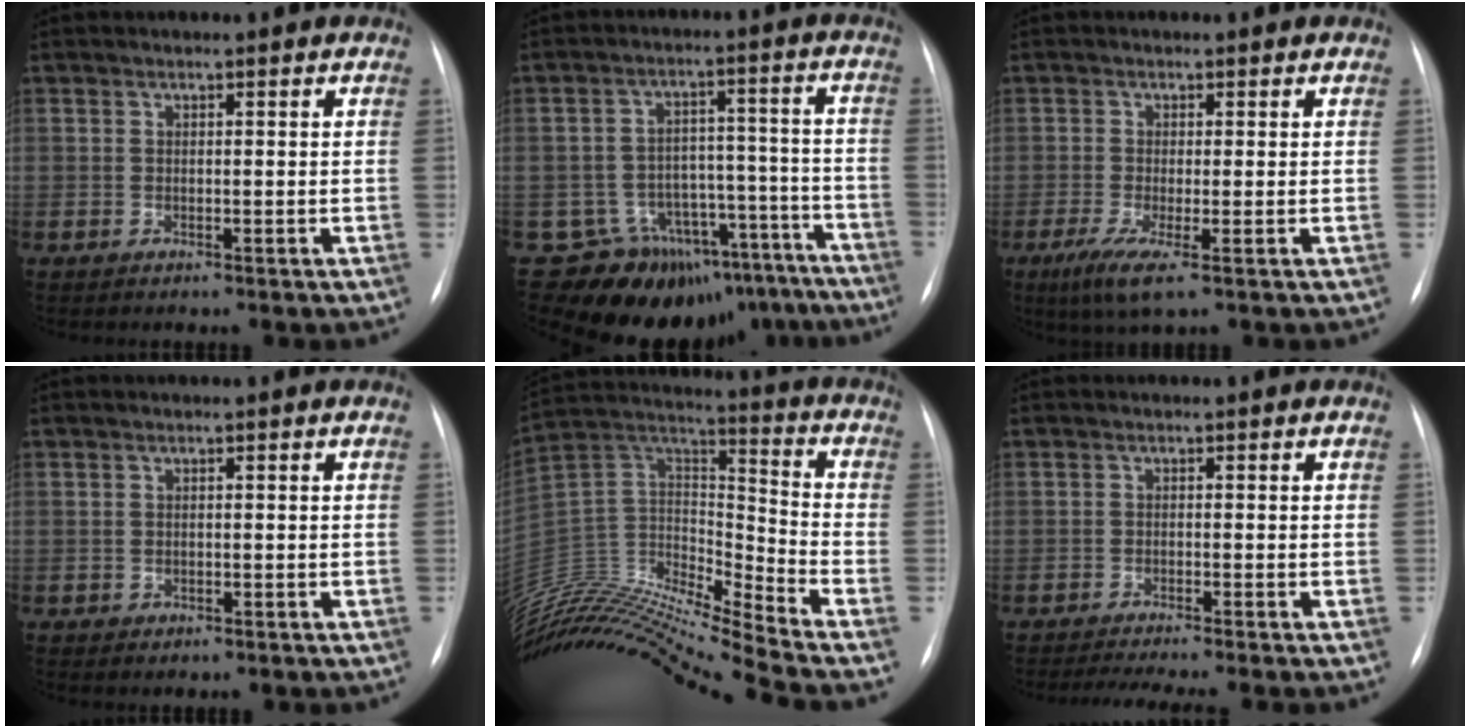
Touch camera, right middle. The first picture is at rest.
{"total": 18.2, "force": [-15.7, 9.0, 2.0], "torque": [-0.013, 0.075, -0.197]}
{"total": 4.5, "force": [-2.1, 0.4, 4.0], "torque": [-0.079, -0.017, -0.038]}
{"total": 0.8, "force": [-0.3, 0.6, 0.3], "torque": [-0.006, 0.001, -0.001]}
{"total": 23.7, "force": [-22.3, -1.6, 7.8], "torque": [-0.160, 0.017, -0.388]}
{"total": 5.3, "force": [-4.5, -0.6, 2.8], "torque": [-0.040, -0.008, -0.070]}